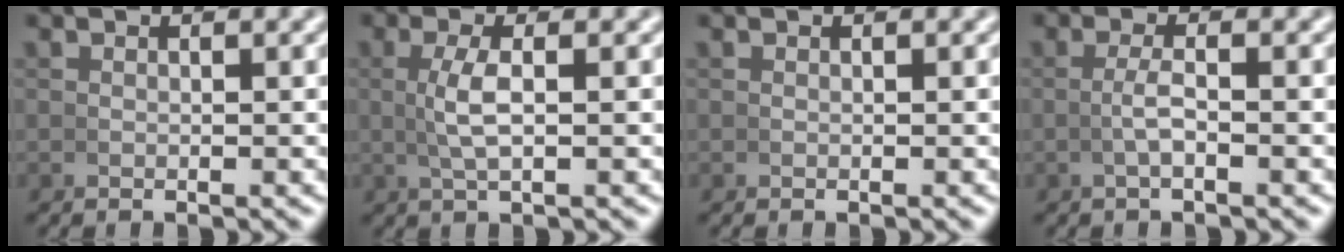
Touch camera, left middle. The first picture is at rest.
{"total": 2.6, "force": [0.2, 0.3, 2.6], "torque": [-0.057, 0.002, 0.007]}
{"total": 0.0}
{"total": 1.6, "force": [-0.3, 0.1, 1.5], "torque": [-0.035, 0.001, -0.006]}